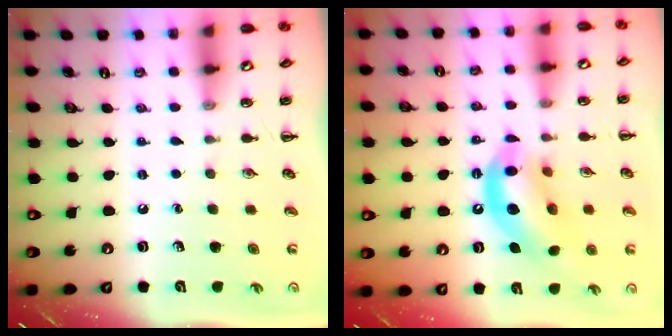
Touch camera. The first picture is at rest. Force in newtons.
{"total": 13.8, "press": 13.3, "slide": 3.4}